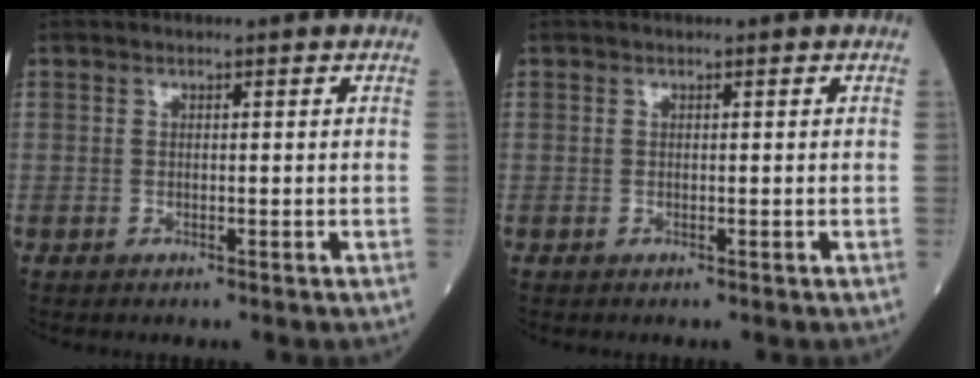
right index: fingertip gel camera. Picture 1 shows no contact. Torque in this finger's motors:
{"motor_torque": [0.00, 0.00, 0.00, 0.01]}